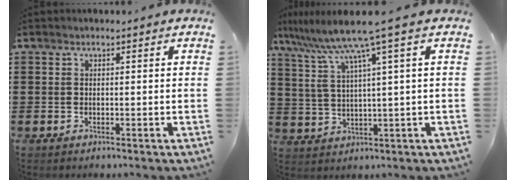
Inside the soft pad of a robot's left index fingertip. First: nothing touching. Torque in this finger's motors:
{"motor_torque": [1.15, -0.99, 0.92, 0.21]}